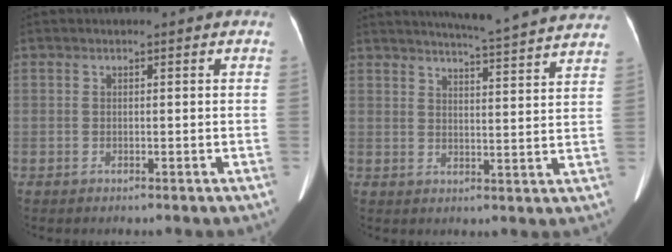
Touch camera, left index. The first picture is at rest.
{"total": 16.3, "force": [15.2, -0.5, 5.8], "torque": [-0.094, -0.029, 0.182]}